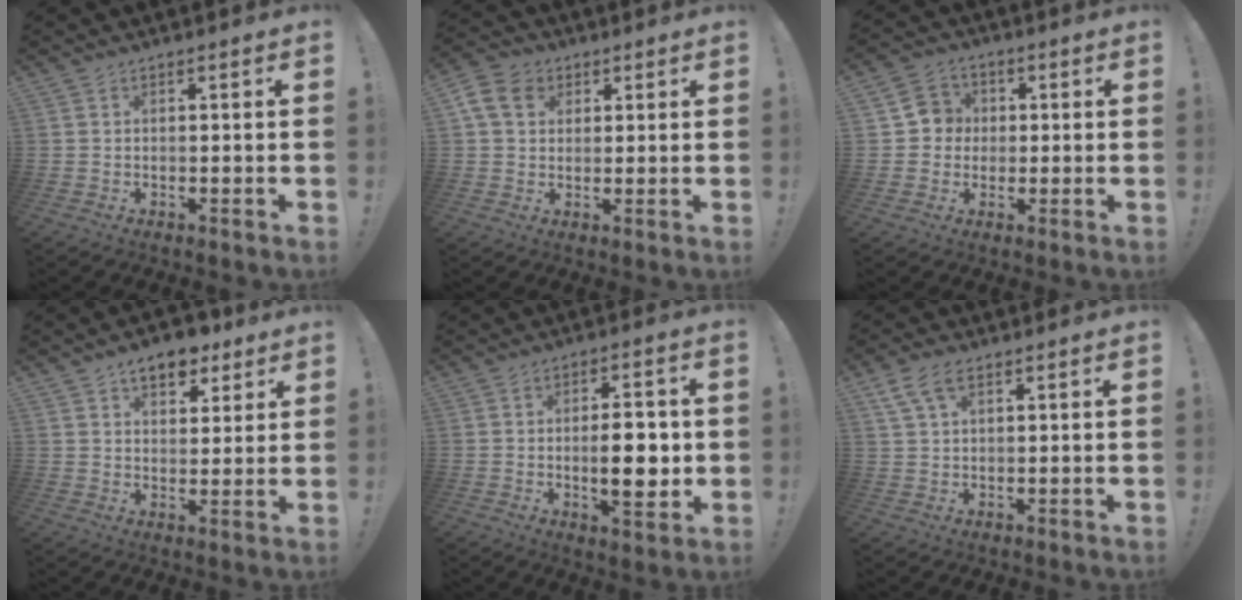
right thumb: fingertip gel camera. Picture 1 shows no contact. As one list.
[{"total": 9.5, "force": [3.4, 7.5, 4.6], "torque": [-0.083, 0.000, 0.070]}, {"total": 7.7, "force": [0.5, 7.5, 1.8], "torque": [-0.018, 0.010, 0.014]}, {"total": 9.6, "force": [6.1, 5.6, 4.9], "torque": [-0.059, -0.031, 0.110]}, {"total": 10.3, "force": [-0.8, 3.8, 9.6], "torque": [-0.143, -0.005, -0.017]}, {"total": 7.1, "force": [3.6, 3.7, 4.8], "torque": [-0.095, -0.004, 0.070]}]